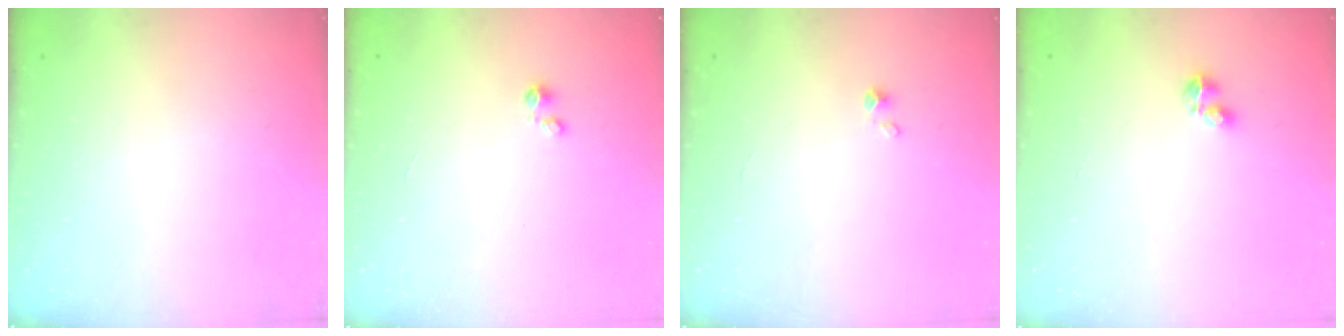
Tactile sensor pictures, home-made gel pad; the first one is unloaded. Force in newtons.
{"total": 0.0}
{"total": 0.7, "press": 0.7, "slide": 0.1}
{"total": 3.3, "press": 3.2, "slide": 0.7}